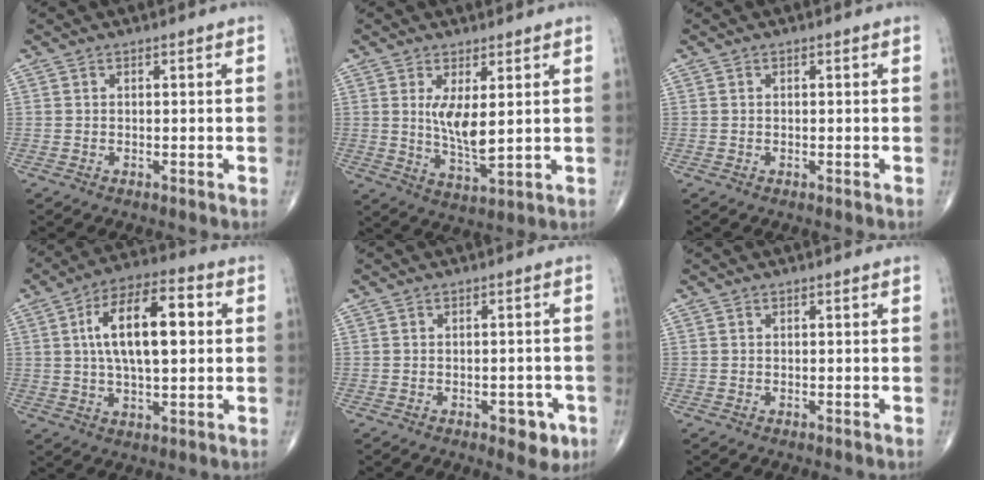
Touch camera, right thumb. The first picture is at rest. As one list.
[{"total": 7.2, "force": [1.6, 2.3, 6.6], "torque": [-0.120, -0.029, 0.040]}, {"total": 0.0}, {"total": 15.6, "force": [2.6, 6.9, 13.8], "torque": [-0.224, 0.018, 0.038]}, {"total": 4.6, "force": [-2.1, 2.5, 3.3], "torque": [-0.020, 0.008, -0.023]}, {"total": 0.0}]